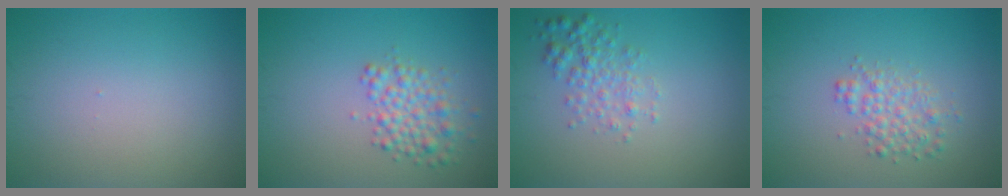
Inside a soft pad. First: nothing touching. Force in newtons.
{"total": 3.1, "press": 3.1, "slide": 0.1}
{"total": 2.4, "press": 2.4, "slide": 0.1}
{"total": 2.5, "press": 2.5, "slide": 0.1}